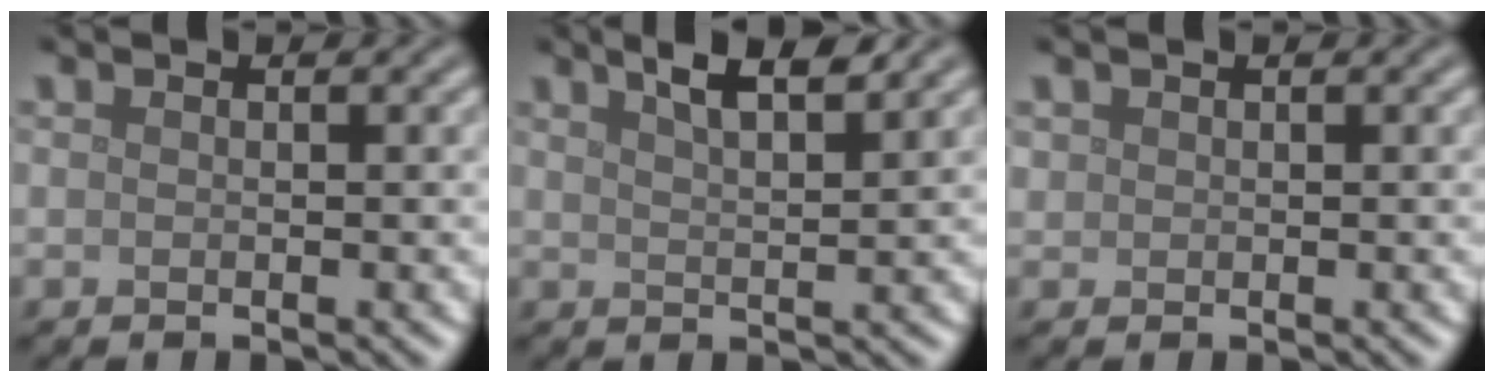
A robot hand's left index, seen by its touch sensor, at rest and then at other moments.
{"total": 4.4, "force": [3.2, 1.1, 2.9], "torque": [-0.035, 0.021, 0.037]}
{"total": 0.6, "force": [0.4, 0.5, 0.0], "torque": [0.004, -0.001, 0.011]}